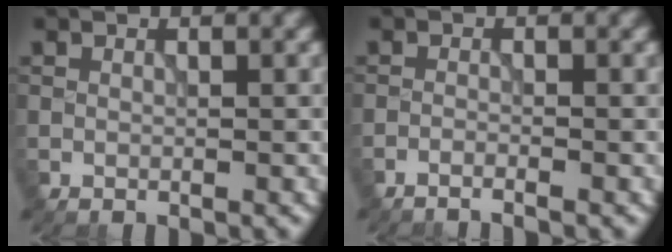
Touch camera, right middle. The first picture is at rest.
{"total": 1.3, "force": [-1.1, 0.1, 0.6], "torque": [-0.007, -0.001, -0.030]}